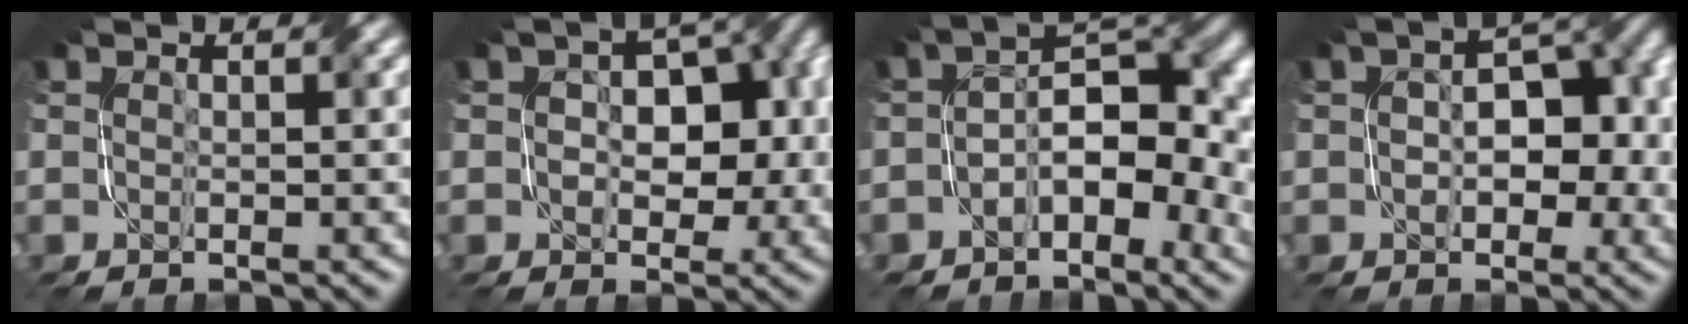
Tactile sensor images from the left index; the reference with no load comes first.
{"total": 8.3, "force": [-0.3, 5.2, 6.5], "torque": [-0.068, 0.012, -0.001]}
{"total": 8.0, "force": [-1.7, 4.1, 6.6], "torque": [-0.090, 0.011, -0.033]}
{"total": 7.0, "force": [-0.5, 4.3, 5.5], "torque": [-0.058, 0.016, -0.005]}